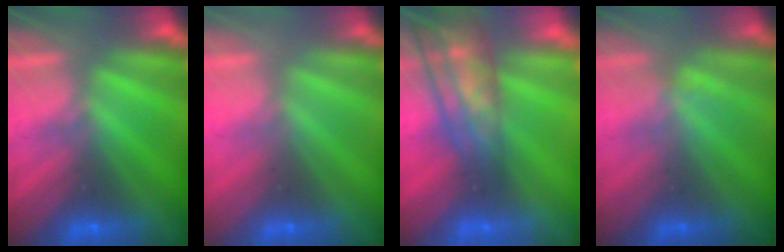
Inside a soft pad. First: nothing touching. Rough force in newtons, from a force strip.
{"total": 3.6}
{"total": 7.1}
{"total": 2.4}